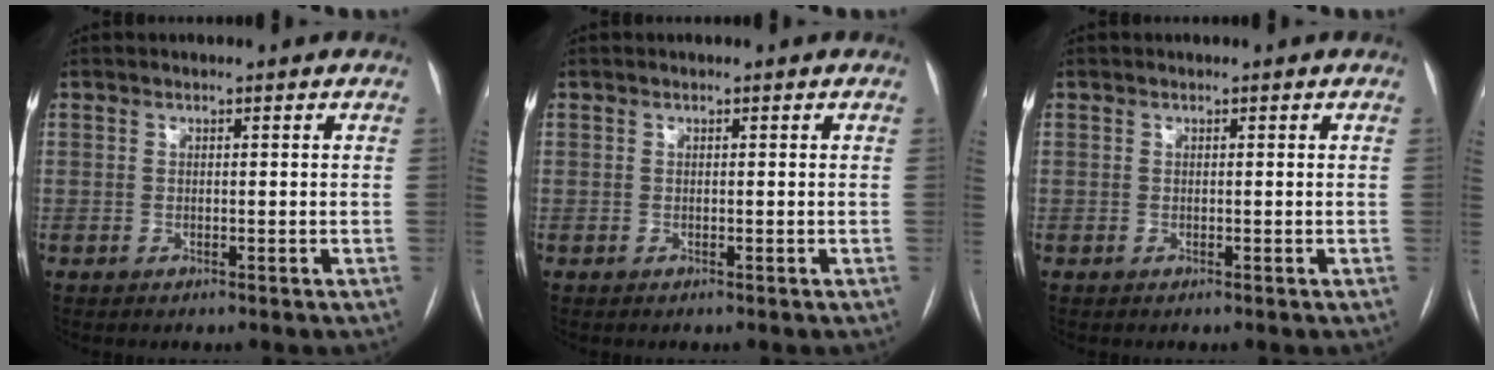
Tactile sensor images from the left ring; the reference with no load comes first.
{"total": 0.0}
{"total": 0.0}